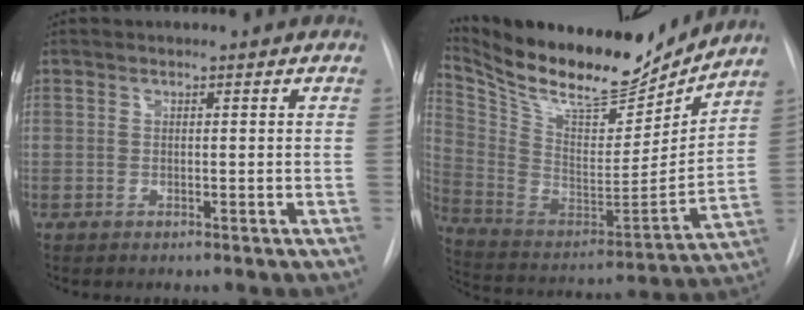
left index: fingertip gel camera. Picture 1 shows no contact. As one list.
[{"total": 22.9, "force": [20.3, 5.0, 9.3], "torque": [-0.183, -0.026, 0.335]}]